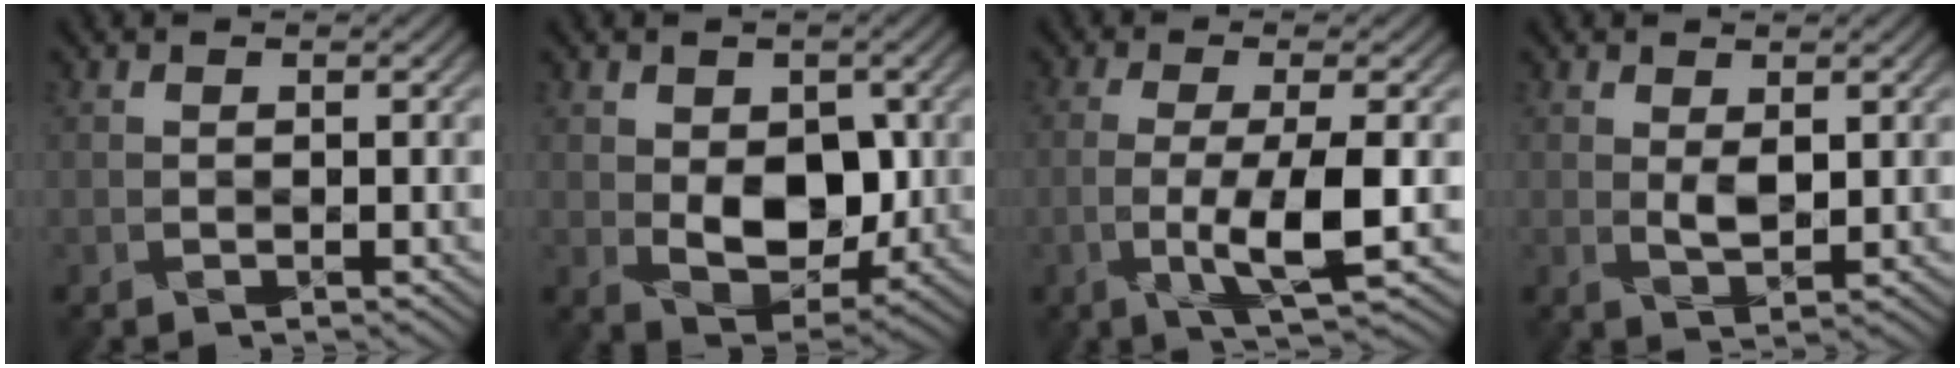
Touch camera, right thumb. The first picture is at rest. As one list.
[{"total": 7.1, "force": [0.3, 4.9, 5.1], "torque": [-0.089, -0.013, 0.014]}, {"total": 6.8, "force": [-1.7, 1.5, 6.4], "torque": [-0.108, 0.003, -0.035]}, {"total": 2.0, "force": [0.8, 0.8, 1.6], "torque": [-0.036, -0.007, 0.022]}]